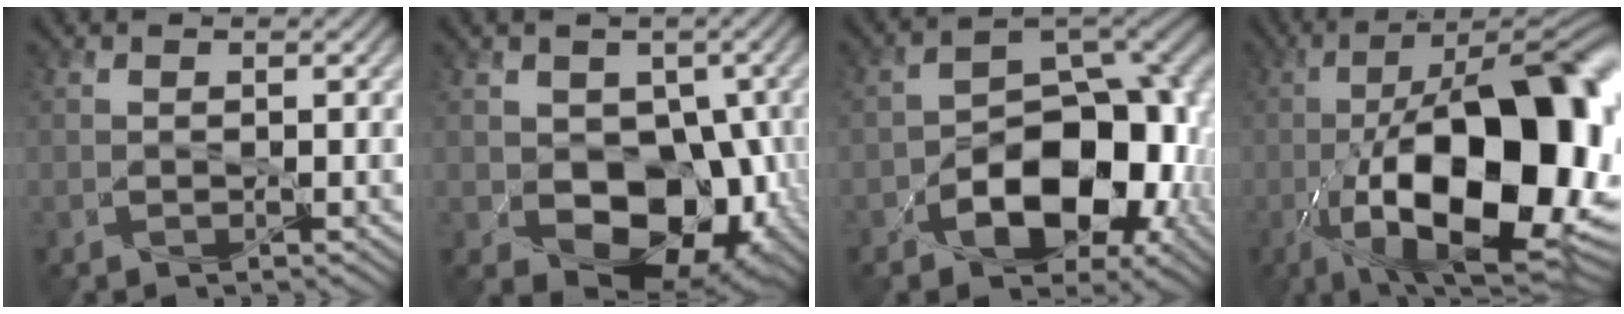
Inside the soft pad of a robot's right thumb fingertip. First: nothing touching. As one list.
[{"total": 12.1, "force": [-1.8, 8.3, 8.6], "torque": [-0.116, -0.022, -0.022]}, {"total": 12.2, "force": [-4.3, 7.0, 9.1], "torque": [-0.122, -0.022, -0.065]}, {"total": 21.8, "force": [-5.7, 7.5, 19.6], "torque": [-0.325, -0.017, -0.088]}]